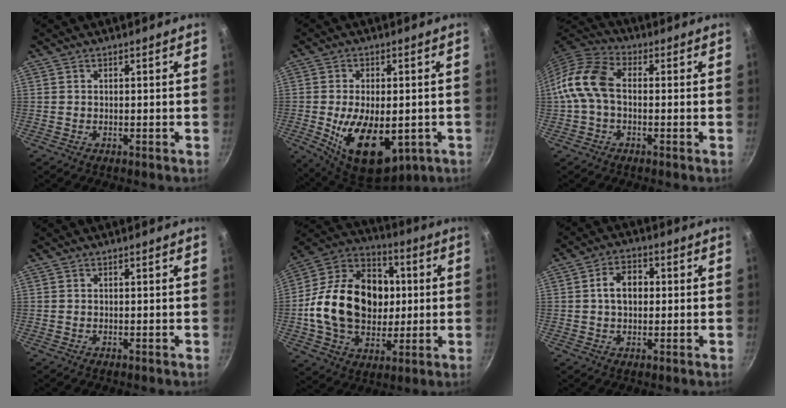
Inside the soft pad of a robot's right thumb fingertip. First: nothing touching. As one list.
[{"total": 16.0, "force": [-3.5, 8.9, 12.8], "torque": [-0.189, -0.008, -0.037]}, {"total": 10.4, "force": [-0.5, 6.7, 8.0], "torque": [-0.152, 0.034, -0.031]}, {"total": 0.0}, {"total": 24.6, "force": [0.7, 18.3, 16.4], "torque": [-0.245, 0.029, 0.008]}, {"total": 6.3, "force": [0.5, 4.5, 4.5], "torque": [-0.052, 0.015, 0.003]}]